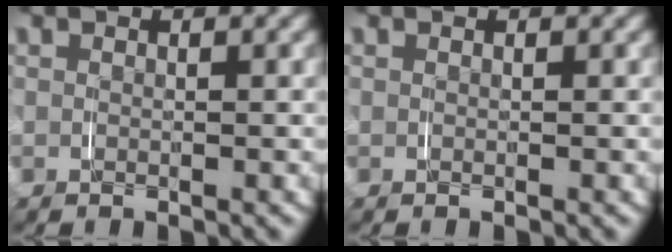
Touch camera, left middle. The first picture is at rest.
{"total": 0.0}